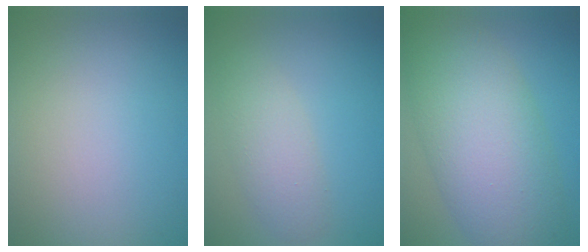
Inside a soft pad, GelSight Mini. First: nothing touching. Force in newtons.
{"total": 2.8, "press": 2.7, "slide": 0.3}
{"total": 10.0, "press": 10.0, "slide": 0.1}